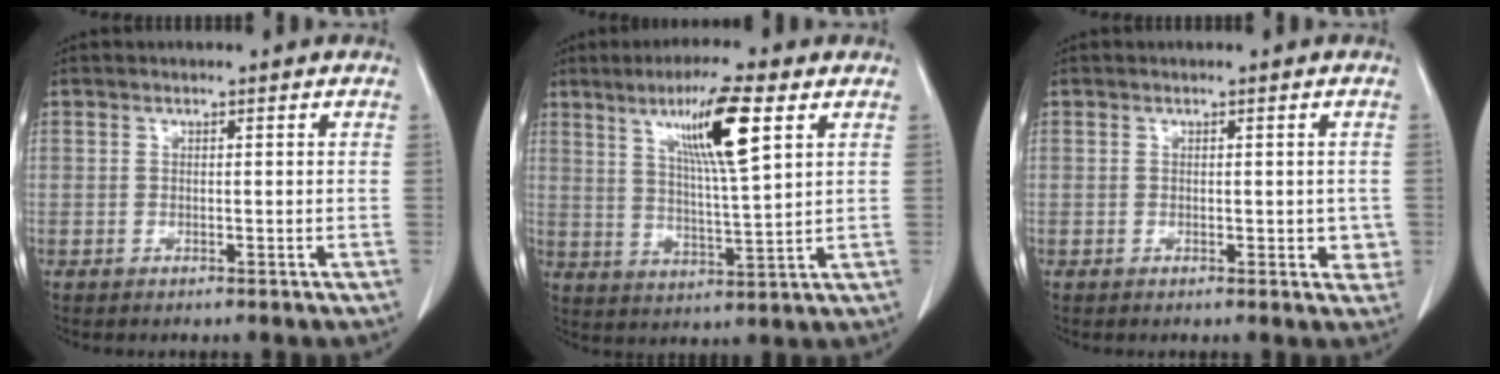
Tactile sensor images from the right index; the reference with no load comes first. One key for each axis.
{"total": 11.0, "fx": 5.0, "fy": 0.1, "fz": 9.7, "tx": -0.174, "ty": 0.001, "tz": 0.087}
{"total": 2.5, "fx": -0.3, "fy": 1.5, "fz": 1.9, "tx": -0.009, "ty": 0.002, "tz": -0.001}